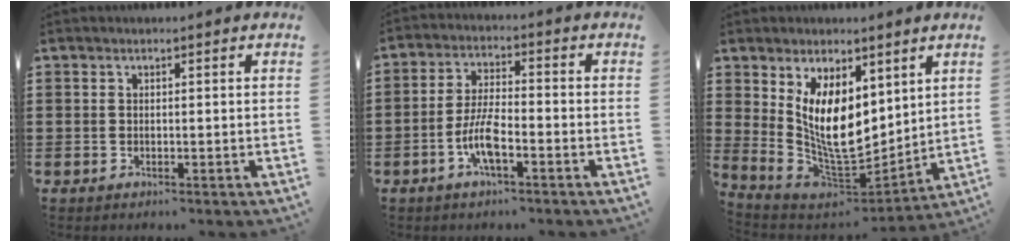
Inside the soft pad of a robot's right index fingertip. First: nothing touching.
{"total": 6.6, "force": [-3.1, 1.7, 5.6], "torque": [-0.132, -0.009, -0.065]}
{"total": 11.0, "force": [3.2, 5.8, 8.7], "torque": [-0.167, -0.024, 0.059]}